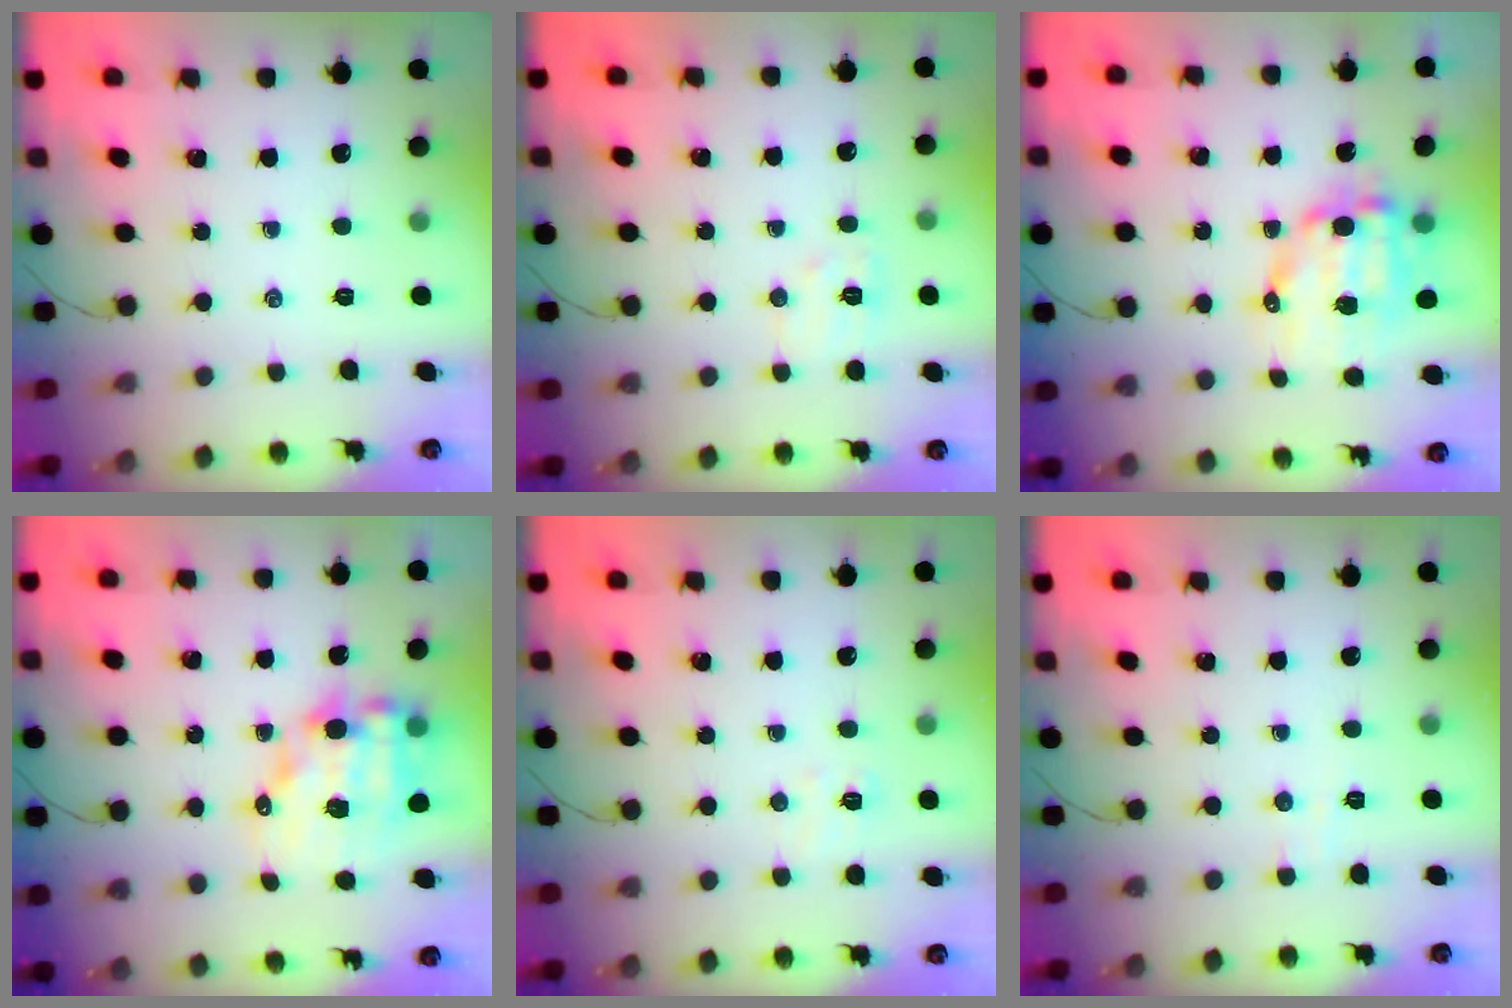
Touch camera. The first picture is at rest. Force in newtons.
{"total": 6.1, "press": 6.0, "slide": 1.1}
{"total": 10.5, "press": 10.3, "slide": 2.2}
{"total": 11.3, "press": 10.9, "slide": 2.7}
{"total": 5.1, "press": 4.9, "slide": 1.4}
{"total": 2.4, "press": 2.3, "slide": 0.6}